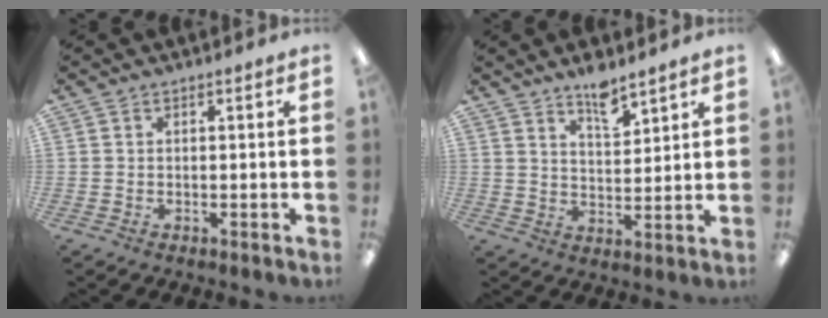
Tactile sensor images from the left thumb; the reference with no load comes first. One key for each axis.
{"total": 6.7, "fx": 5.6, "fy": 1.9, "fz": 3.1, "tx": -0.043, "ty": -0.041, "tz": 0.097}